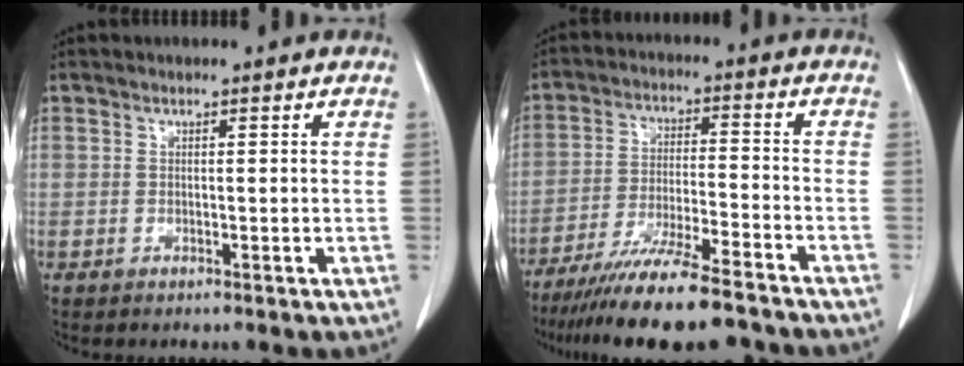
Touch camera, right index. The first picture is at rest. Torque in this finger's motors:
{"motor_torque": [1.08, -1.06, 0.55, 0.21]}